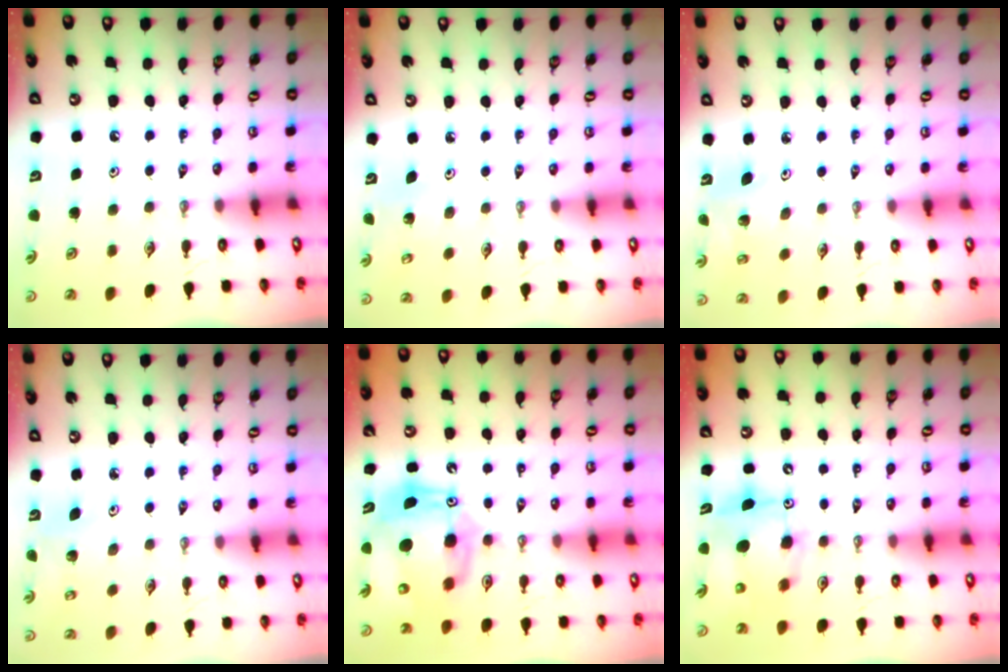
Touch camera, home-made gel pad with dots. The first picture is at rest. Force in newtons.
{"total": 3.7, "press": 3.7, "slide": 0.2}
{"total": 3.5, "press": 3.5, "slide": 0.2}
{"total": 3.4, "press": 3.4, "slide": 0.4}
{"total": 14.2, "press": 14.0, "slide": 2.6}
{"total": 8.3, "press": 8.1, "slide": 1.9}